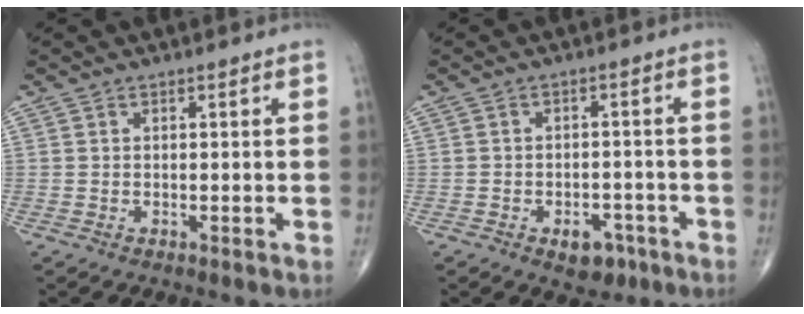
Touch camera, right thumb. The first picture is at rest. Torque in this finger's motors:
{"motor_torque": [1.17, 0.67, 0.08, -0.56, 0.01]}